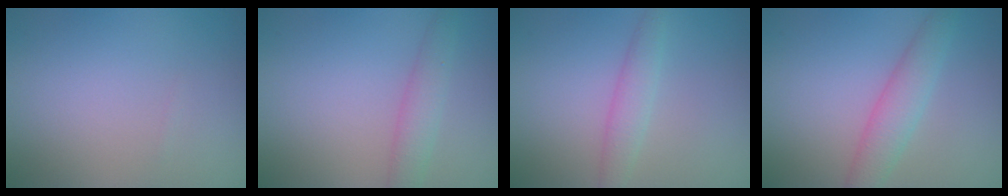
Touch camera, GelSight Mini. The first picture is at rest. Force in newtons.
{"total": 2.6, "press": 2.6, "slide": 0.1}
{"total": 2.2, "press": 2.2, "slide": 0.2}
{"total": 3.3, "press": 3.3, "slide": 0.1}